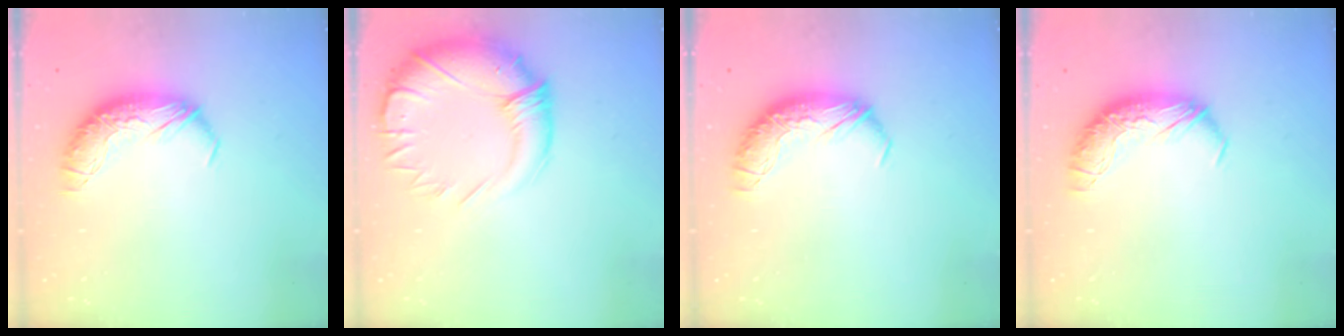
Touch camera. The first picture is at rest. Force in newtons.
{"total": 4.1, "press": 2.2, "slide": 3.4}
{"total": 0.0}
{"total": 0.0}